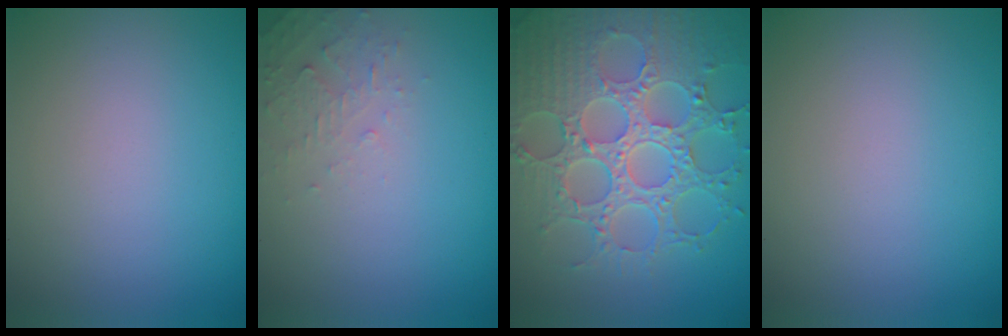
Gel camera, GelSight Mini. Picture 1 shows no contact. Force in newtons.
{"total": 1.7, "press": 1.7, "slide": 0.2}
{"total": 8.7, "press": 6.3, "slide": 6.0}
{"total": 0.0}